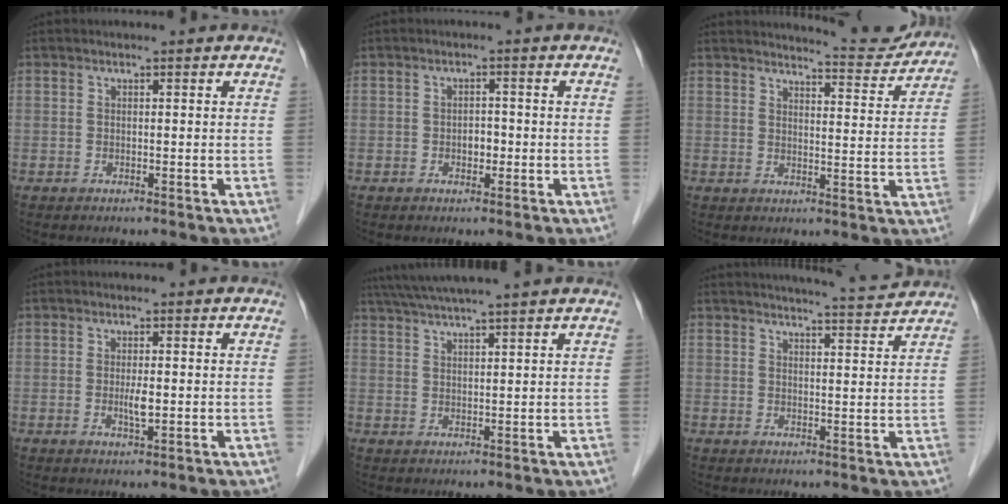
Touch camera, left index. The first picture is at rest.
{"total": 1.8, "force": [-0.5, 1.1, 1.3], "torque": [-0.018, 0.005, -0.007]}
{"total": 9.2, "force": [9.1, 0.6, 1.1], "torque": [-0.014, -0.017, 0.108]}
{"total": 2.1, "force": [-0.2, 0.4, 2.0], "torque": [-0.041, -0.003, -0.002]}
{"total": 10.8, "force": [9.3, -0.8, 5.4], "torque": [-0.094, 0.037, 0.135]}
{"total": 9.1, "force": [8.8, -0.1, 2.3], "torque": [-0.041, 0.002, 0.109]}